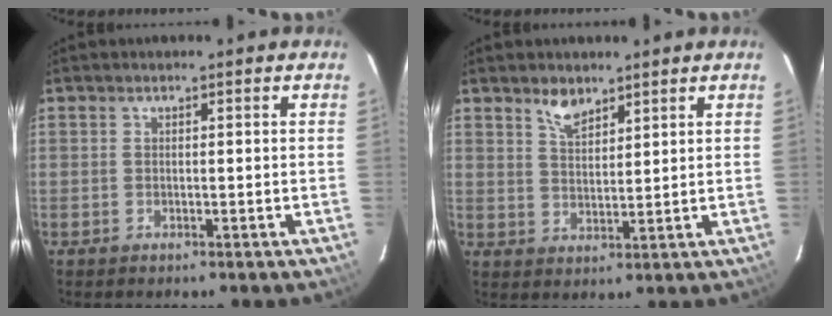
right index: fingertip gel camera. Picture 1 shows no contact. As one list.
[{"total": 4.3, "force": [3.3, 1.8, 2.1], "torque": [-0.035, 0.002, 0.061]}]